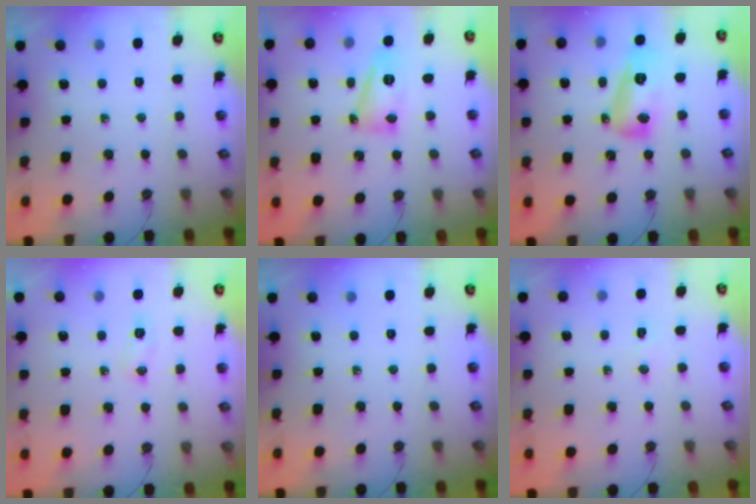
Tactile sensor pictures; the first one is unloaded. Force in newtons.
{"total": 12.8, "press": 12.7, "slide": 1.3}
{"total": 13.8, "press": 13.4, "slide": 3.2}
{"total": 4.0, "press": 4.0, "slide": 0.5}
{"total": 0.0}
{"total": 1.8, "press": 1.6, "slide": 0.6}